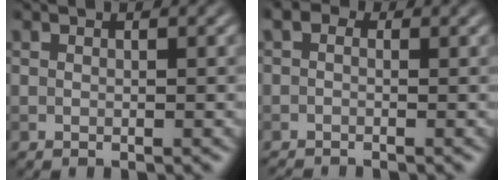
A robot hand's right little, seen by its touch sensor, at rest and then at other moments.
{"total": 1.3, "force": [-0.9, 0.6, 0.7], "torque": [-0.016, -0.004, -0.022]}